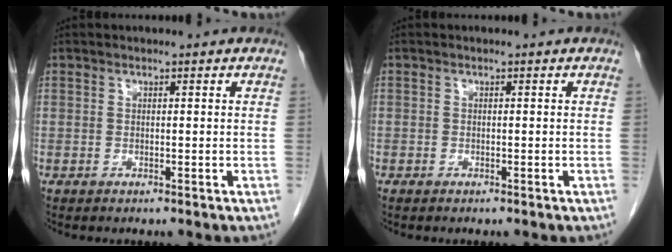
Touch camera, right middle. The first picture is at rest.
{"total": 0.0}